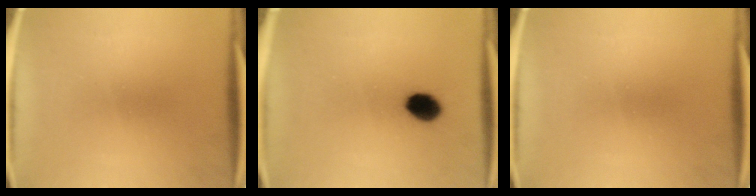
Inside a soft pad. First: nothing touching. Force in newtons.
{"total": 6.2}
{"total": 0.0}